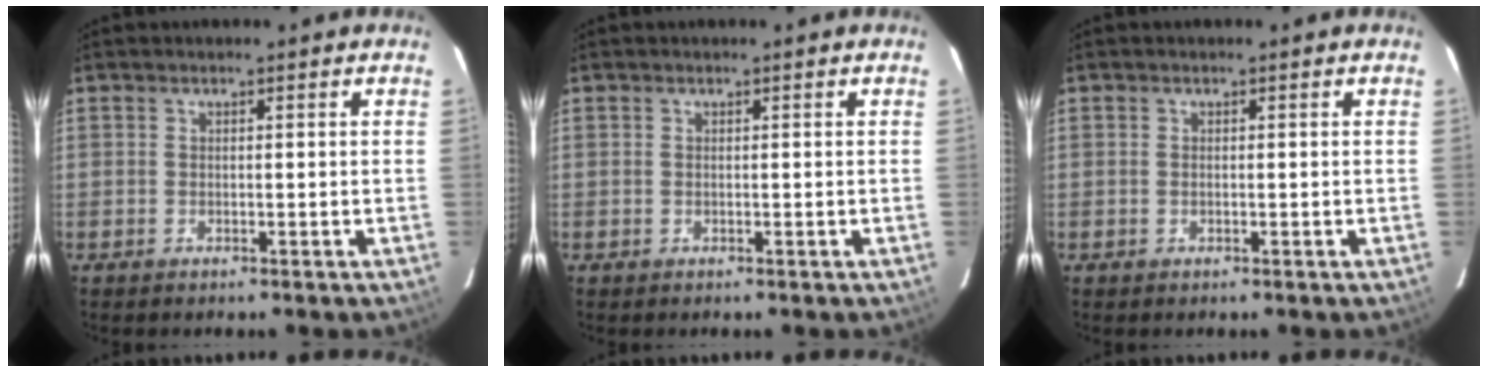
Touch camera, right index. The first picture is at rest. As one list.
[{"total": 0.0}, {"total": 0.0}]